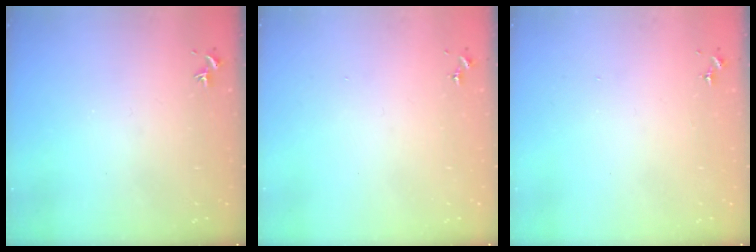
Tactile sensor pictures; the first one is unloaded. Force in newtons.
{"total": 0.0}
{"total": 0.0}